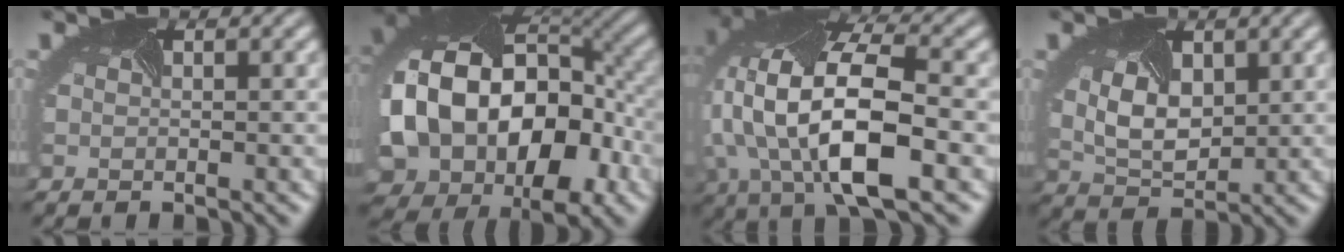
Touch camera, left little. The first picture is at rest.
{"total": 18.5, "force": [-1.2, 13.0, 13.1], "torque": [-0.247, -0.020, 0.000]}
{"total": 14.0, "force": [-1.4, 6.6, 12.2], "torque": [-0.247, -0.007, -0.025]}
{"total": 4.8, "force": [1.0, 3.2, 3.5], "torque": [-0.073, -0.007, 0.022]}